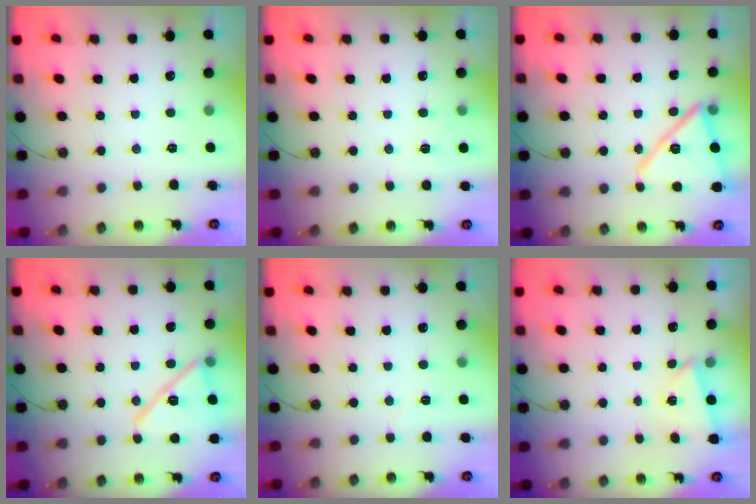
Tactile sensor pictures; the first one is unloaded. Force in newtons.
{"total": 3.7, "press": 2.6, "slide": 2.6}
{"total": 16.0, "press": 16.0, "slide": 1.2}
{"total": 16.1, "press": 16.0, "slide": 2.4}
{"total": 2.8, "press": 2.7, "slide": 0.8}
{"total": 2.5, "press": 2.4, "slide": 0.9}